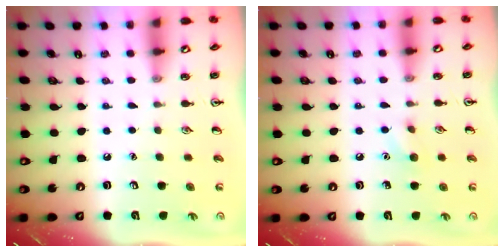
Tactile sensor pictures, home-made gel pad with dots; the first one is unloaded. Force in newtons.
{"total": 6.6, "press": 6.4, "slide": 1.8}